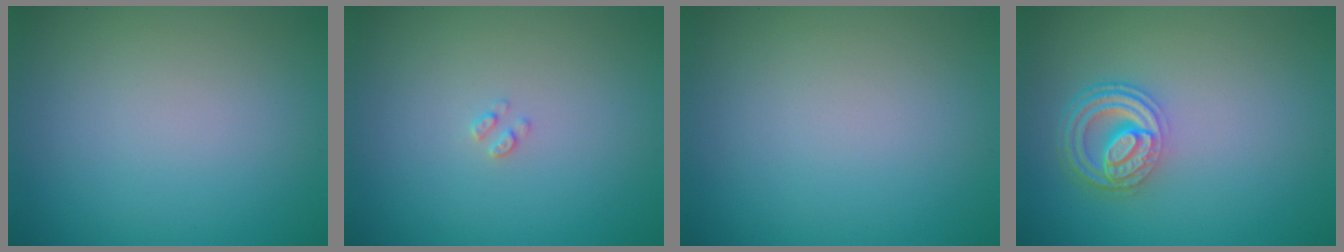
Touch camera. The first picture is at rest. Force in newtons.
{"total": 0.7, "press": 0.6, "slide": 0.1}
{"total": 0.0}
{"total": 4.5, "press": 3.4, "slide": 3.0}